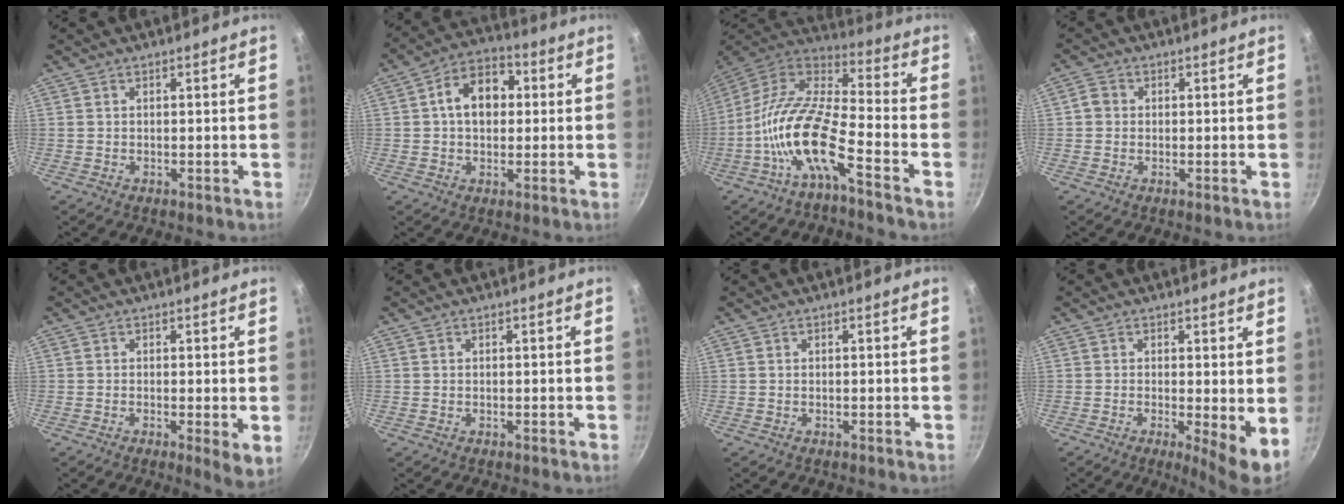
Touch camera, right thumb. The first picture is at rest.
{"total": 11.2, "force": [1.5, 7.9, 7.7], "torque": [-0.081, 0.024, 0.008]}
{"total": 15.3, "force": [-6.9, 4.7, 12.9], "torque": [-0.248, 0.065, -0.149]}
{"total": 1.4, "force": [0.0, 1.3, 0.2], "torque": [0.003, 0.003, -0.003]}
{"total": 3.1, "force": [-0.4, 0.1, 3.1], "torque": [-0.044, -0.018, -0.005]}
{"total": 0.0}
{"total": 0.0}
{"total": 4.9, "force": [-0.1, 0.5, 4.9], "torque": [-0.068, -0.018, 0.001]}